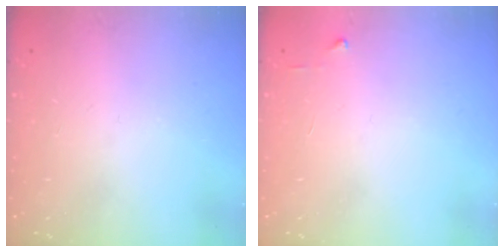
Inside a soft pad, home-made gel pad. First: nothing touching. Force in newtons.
{"total": 3.7, "press": 3.6, "slide": 0.4}